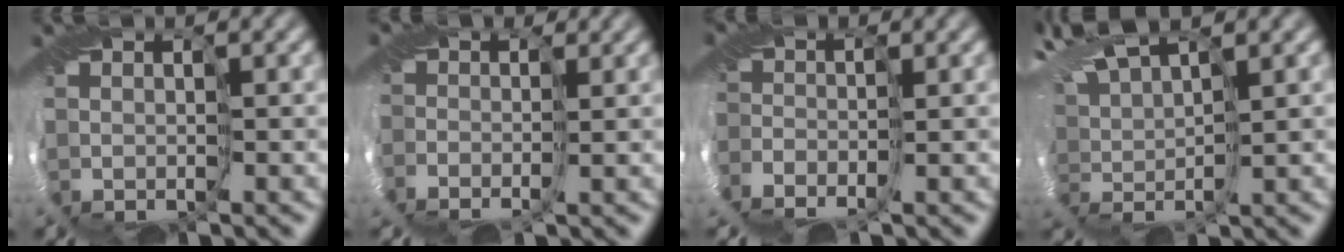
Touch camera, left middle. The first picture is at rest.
{"total": 2.9, "force": [0.1, 2.6, 1.3], "torque": [-0.025, 0.009, -0.007]}
{"total": 3.0, "force": [-2.6, 1.3, 0.7], "torque": [-0.005, -0.008, -0.045]}
{"total": 6.2, "force": [4.9, 1.4, 3.6], "torque": [-0.101, 0.029, 0.085]}